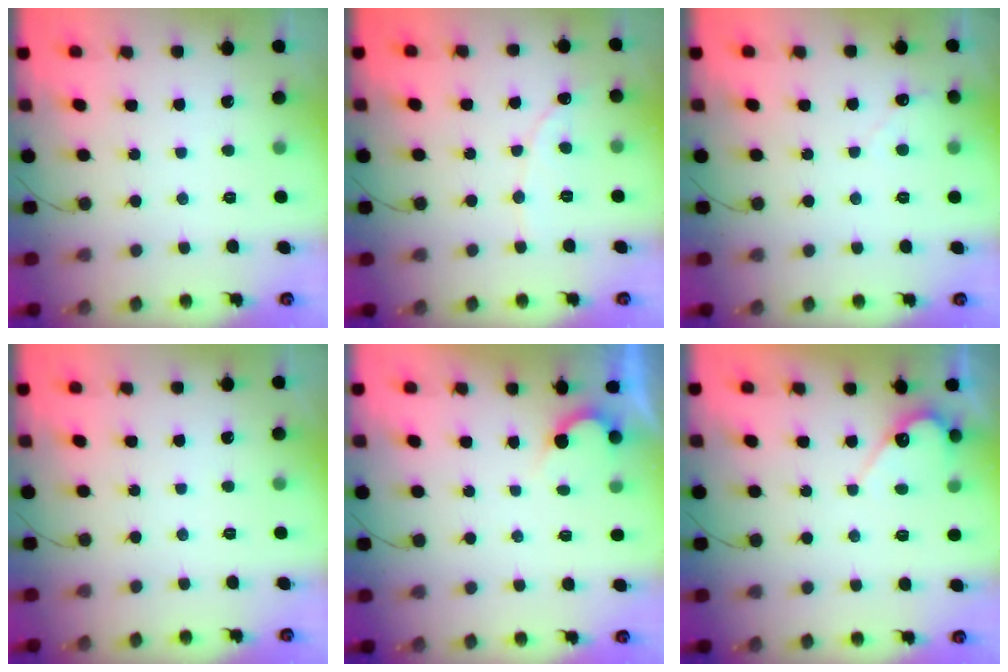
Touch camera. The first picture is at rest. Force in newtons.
{"total": 2.2, "press": 2.2, "slide": 0.2}
{"total": 2.7, "press": 2.7, "slide": 0.3}
{"total": 0.0}
{"total": 2.3, "press": 2.3, "slide": 0.1}
{"total": 5.6, "press": 5.6, "slide": 0.5}